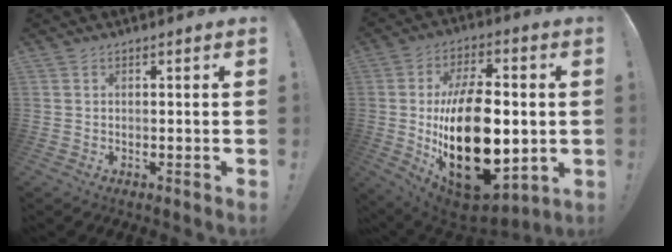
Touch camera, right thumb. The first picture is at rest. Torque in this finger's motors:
{"motor_torque": [0.74, 3.11, 2.77, 0.00, 1.06]}